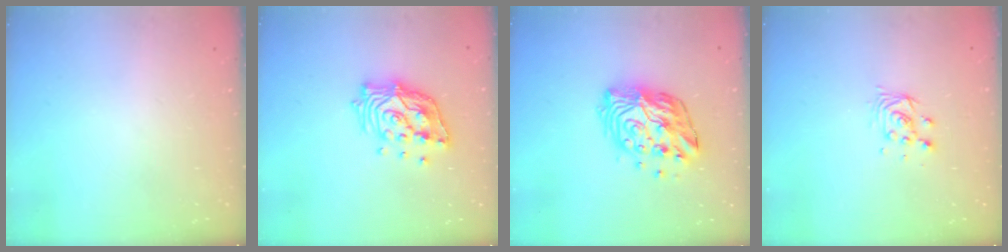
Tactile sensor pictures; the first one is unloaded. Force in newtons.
{"total": 14.8, "press": 14.7, "slide": 1.9}
{"total": 14.2, "press": 14.2, "slide": 1.3}
{"total": 4.2, "press": 4.2, "slide": 0.3}